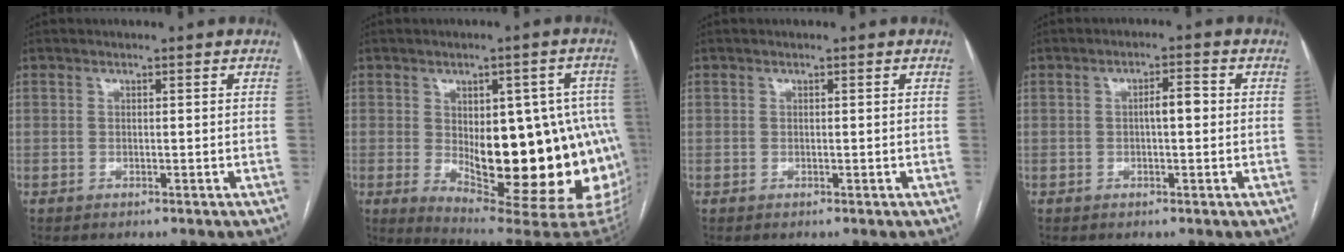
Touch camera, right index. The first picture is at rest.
{"total": 24.4, "force": [-2.7, 8.8, 22.7], "torque": [-0.225, 0.009, -0.010]}
{"total": 0.0}
{"total": 2.9, "force": [0.0, 0.7, 2.8], "torque": [-0.045, 0.009, 0.001]}